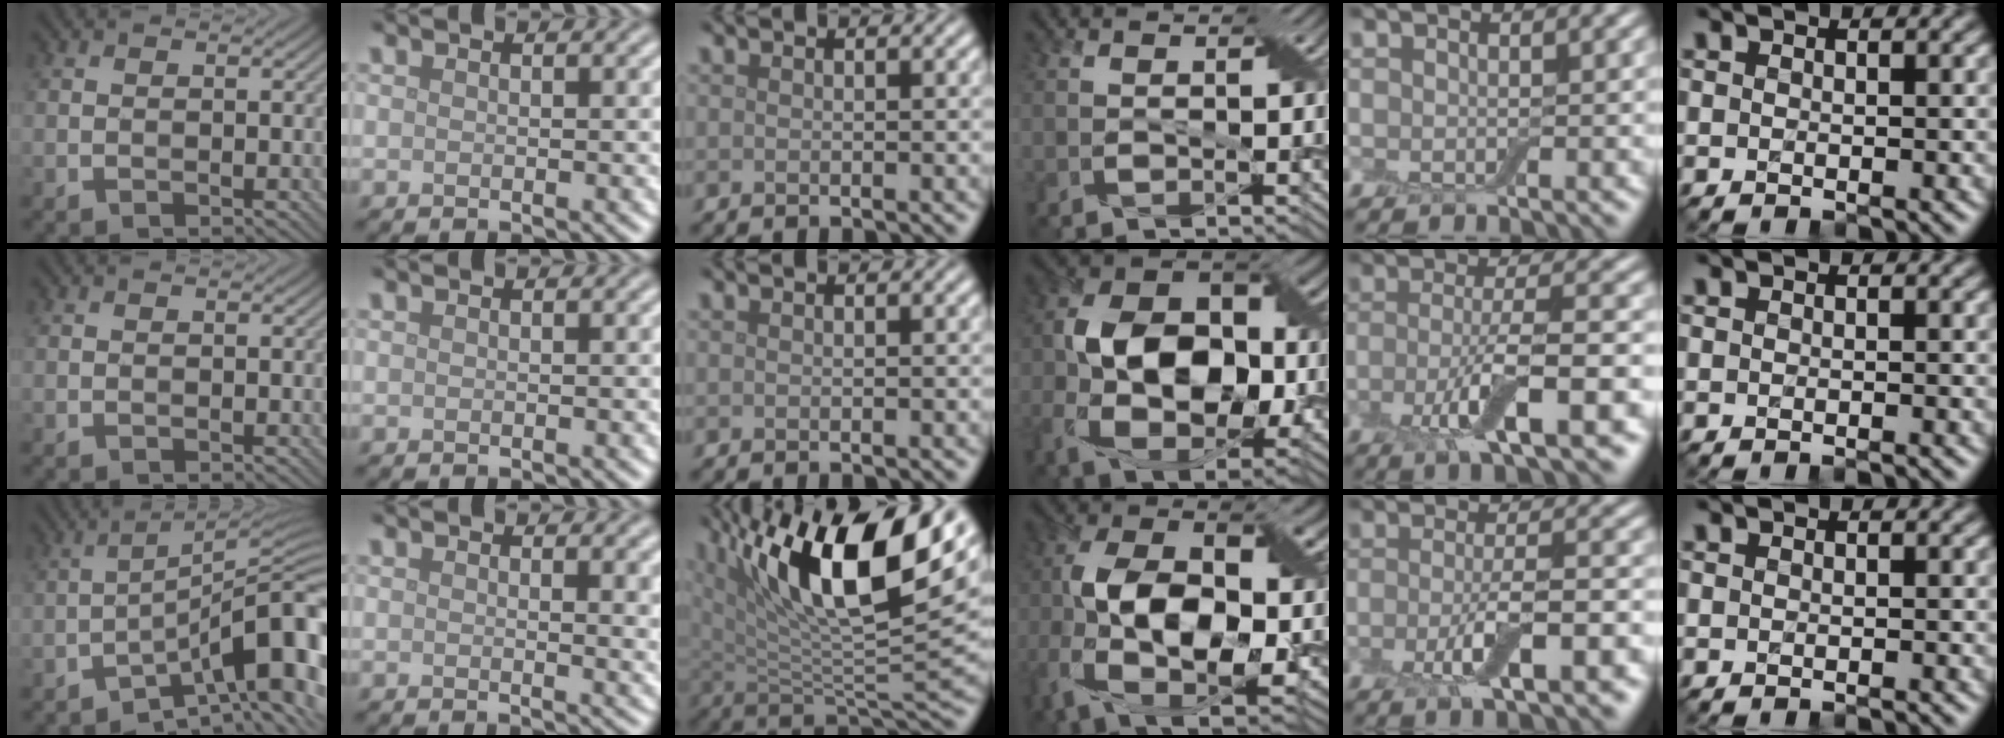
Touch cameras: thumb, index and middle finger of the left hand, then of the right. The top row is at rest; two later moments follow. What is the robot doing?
{"motion": "insert", "object": "backpack"}